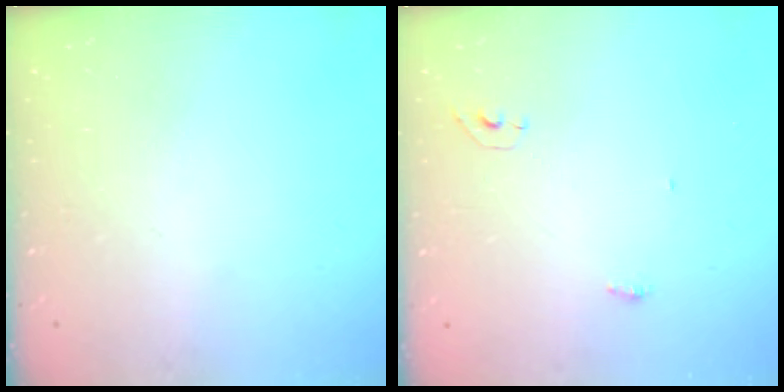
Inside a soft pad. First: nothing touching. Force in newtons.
{"total": 5.6, "press": 3.9, "slide": 4.1}